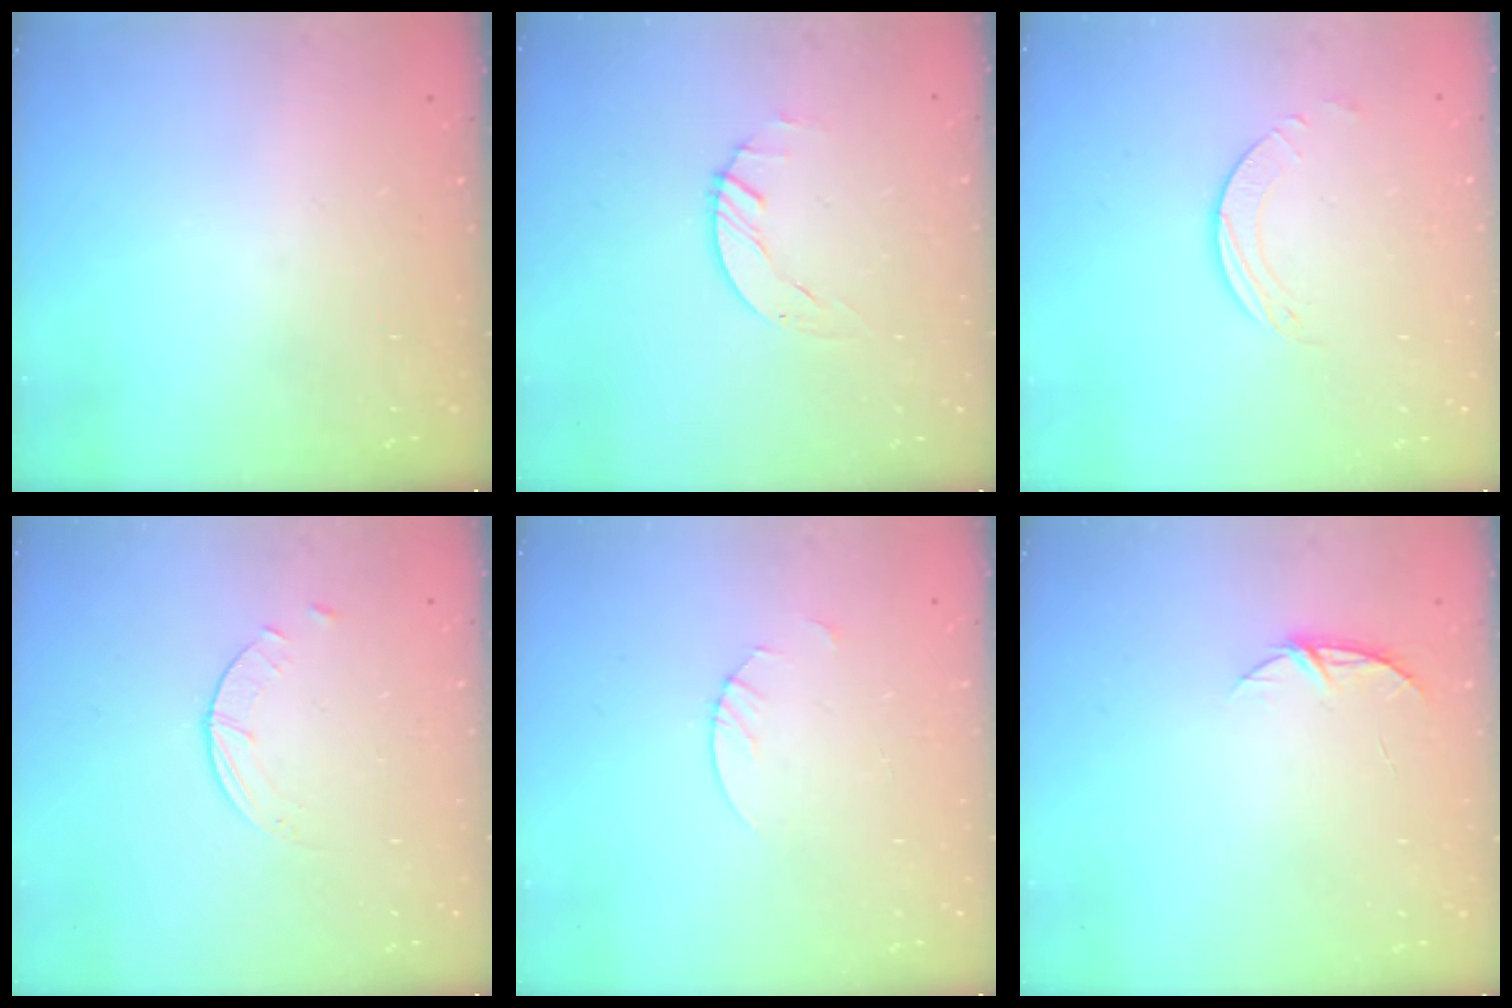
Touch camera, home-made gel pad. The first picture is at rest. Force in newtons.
{"total": 1.7, "press": 1.7, "slide": 0.1}
{"total": 2.0, "press": 1.9, "slide": 0.3}
{"total": 0.9, "press": 0.9, "slide": 0.1}
{"total": 1.8, "press": 1.8, "slide": 0.2}
{"total": 5.4, "press": 5.4, "slide": 0.6}